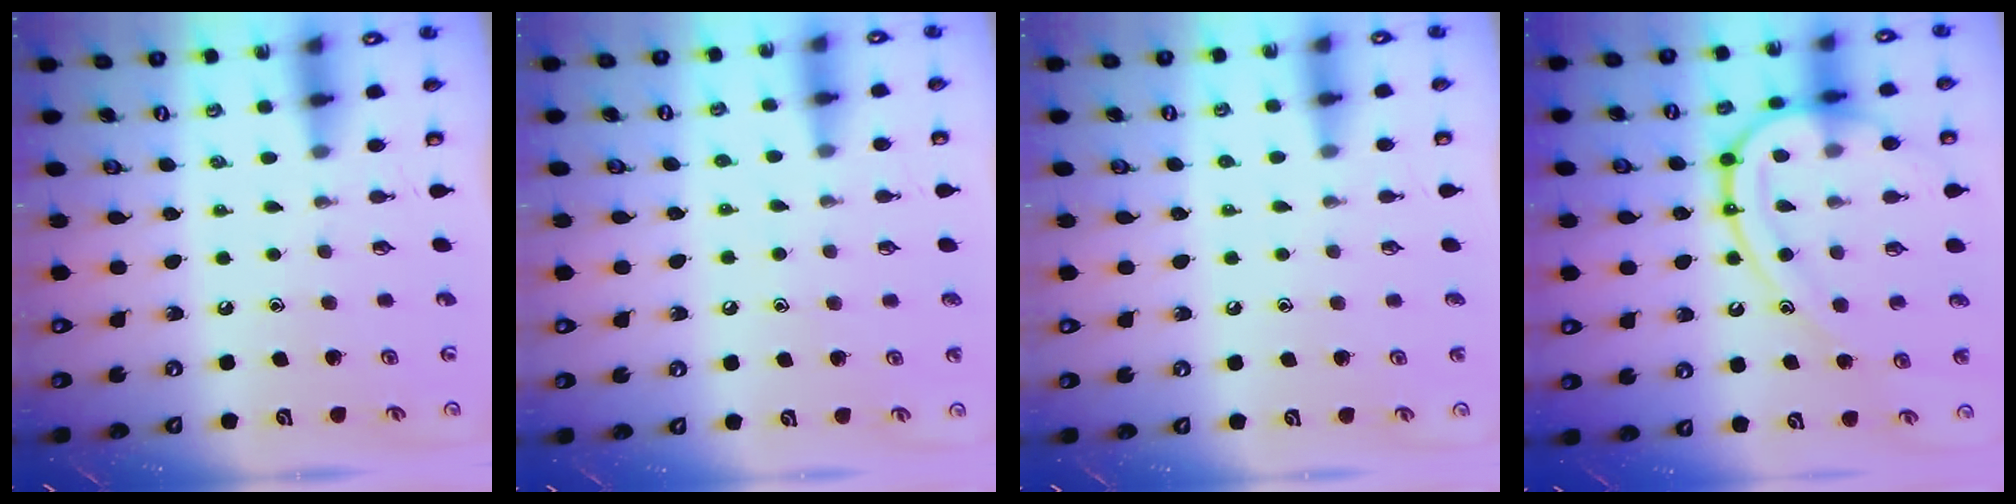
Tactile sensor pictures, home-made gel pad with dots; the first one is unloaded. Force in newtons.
{"total": 5.0, "press": 5.0, "slide": 0.5}
{"total": 2.7, "press": 2.6, "slide": 0.7}
{"total": 17.9, "press": 17.8, "slide": 2.1}